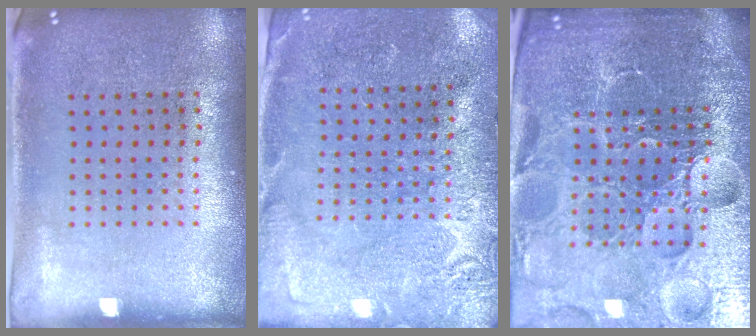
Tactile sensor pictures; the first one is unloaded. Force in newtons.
{"total": 2.8, "press": 2.7, "slide": 0.5}
{"total": 6.7, "press": 5.9, "slide": 3.2}